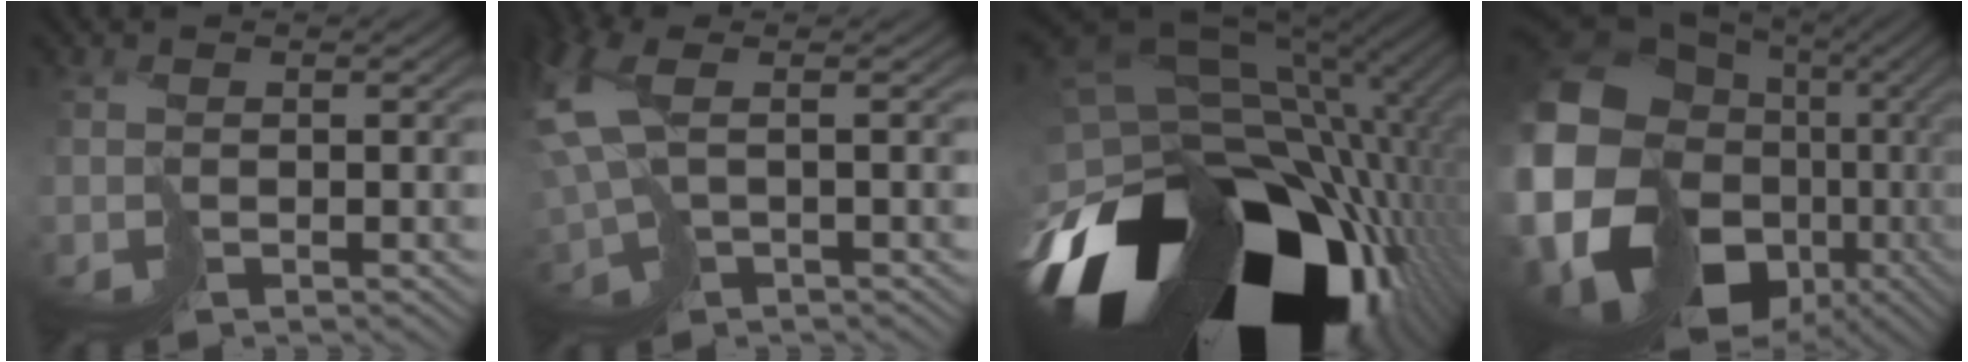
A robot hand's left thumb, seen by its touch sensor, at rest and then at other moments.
{"total": 7.1, "force": [0.4, 2.9, 6.5], "torque": [-0.192, -0.007, 0.014]}
{"total": 19.6, "force": [-7.2, 12.0, 13.8], "torque": [-0.284, -0.062, -0.073]}
{"total": 20.9, "force": [-2.5, 18.0, 10.4], "torque": [-0.263, -0.048, -0.039]}